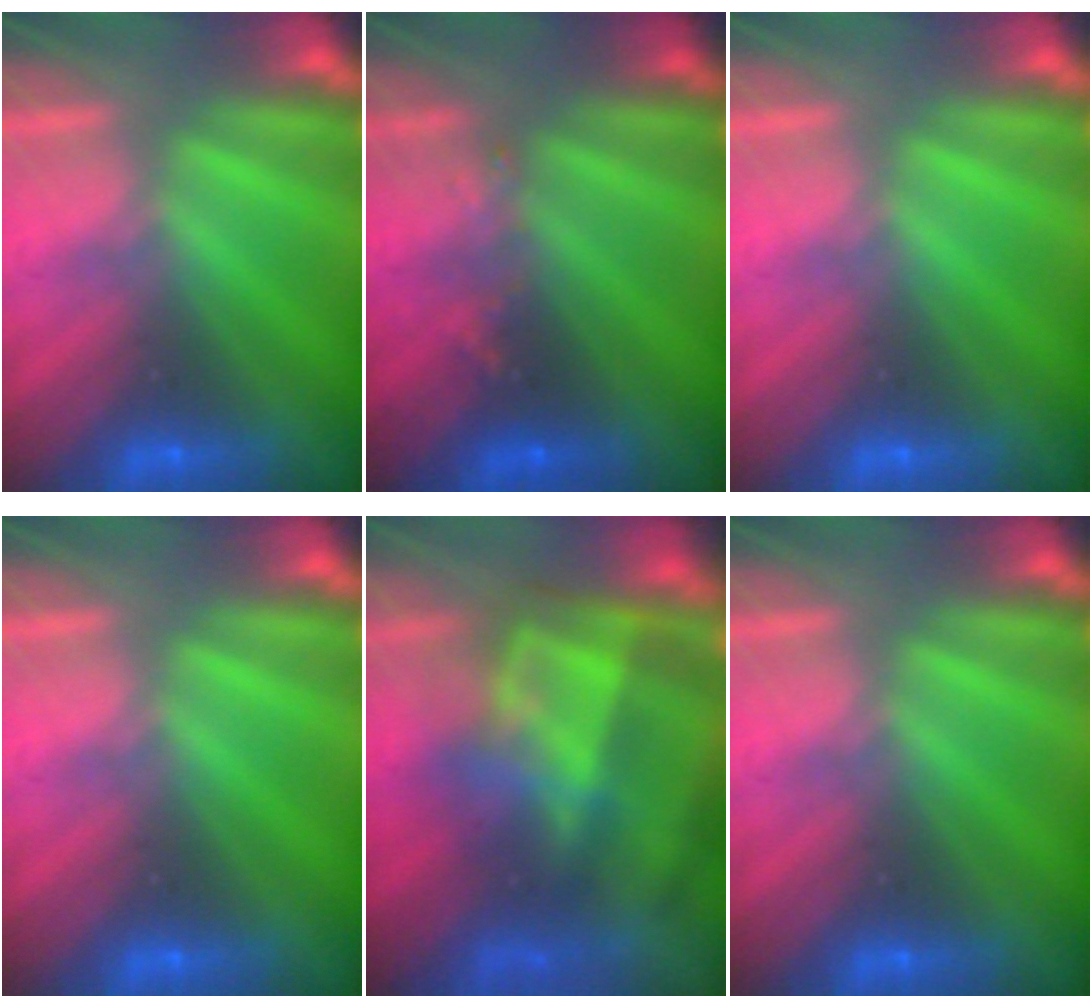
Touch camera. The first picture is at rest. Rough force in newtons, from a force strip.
{"total": 2.9}
{"total": 0.0}
{"total": 0.0}
{"total": 8.3}
{"total": 0.0}